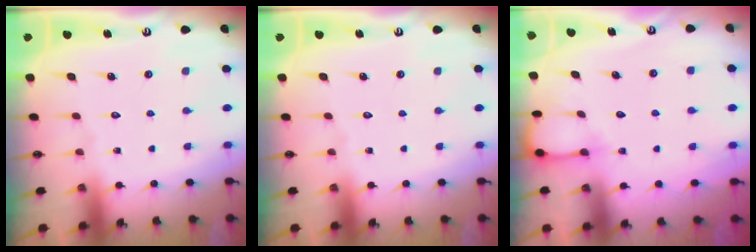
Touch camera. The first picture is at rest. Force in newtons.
{"total": 0.0}
{"total": 6.2, "press": 6.1, "slide": 0.4}